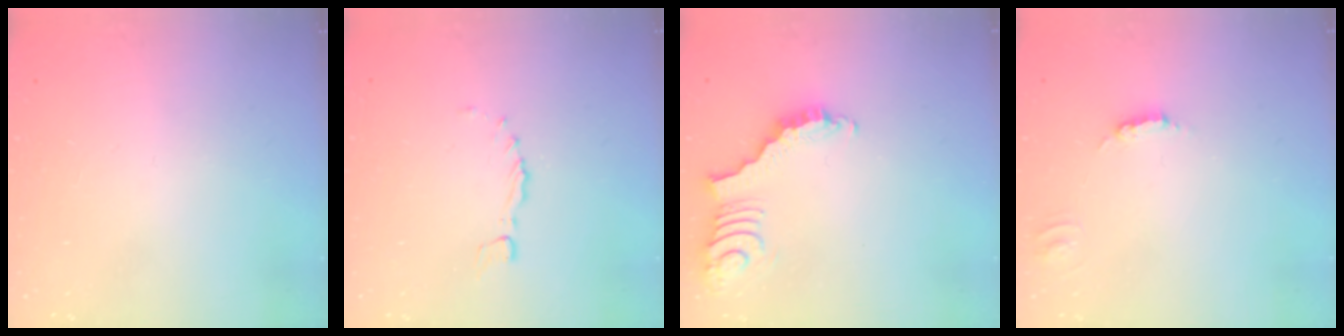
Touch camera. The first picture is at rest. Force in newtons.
{"total": 0.0}
{"total": 3.7, "press": 3.7, "slide": 0.7}
{"total": 3.3, "press": 3.3, "slide": 0.4}